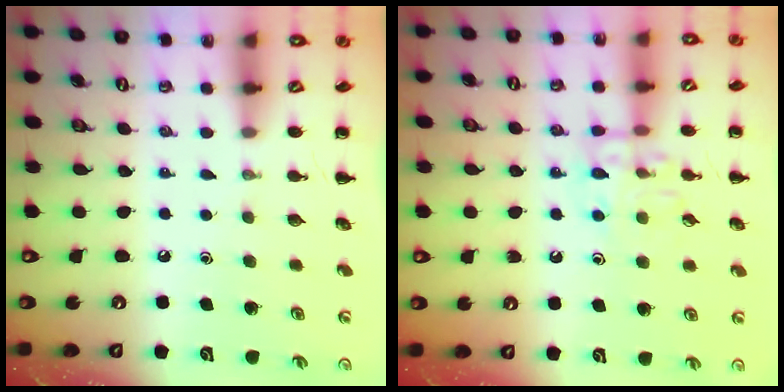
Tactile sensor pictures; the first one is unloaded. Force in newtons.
{"total": 11.2, "press": 11.2, "slide": 0.7}